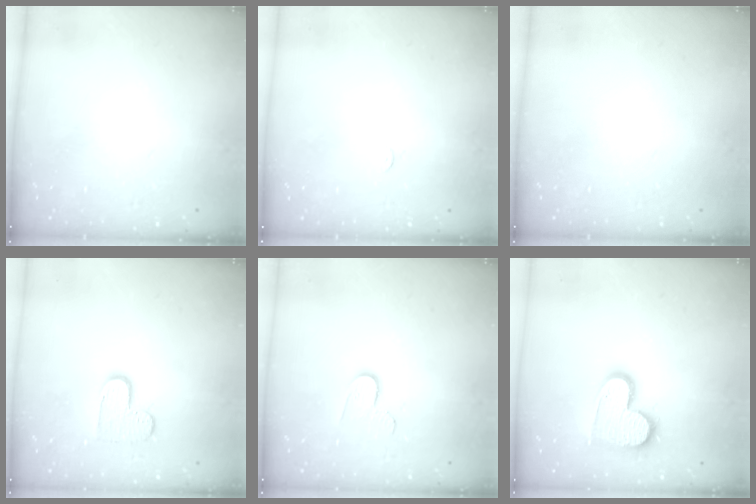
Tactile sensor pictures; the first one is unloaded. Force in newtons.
{"total": 2.3, "press": 2.3, "slide": 0.3}
{"total": 0.0}
{"total": 8.5, "press": 8.4, "slide": 0.4}
{"total": 6.3, "press": 6.3, "slide": 0.5}
{"total": 13.6, "press": 13.5, "slide": 0.9}